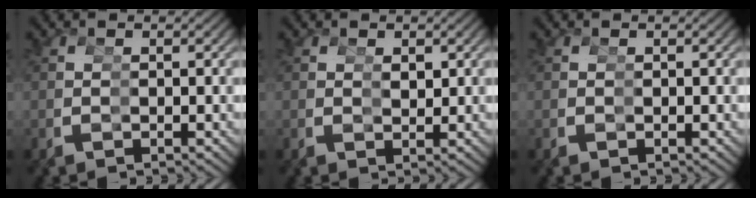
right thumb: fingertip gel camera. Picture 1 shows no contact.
{"total": 0.9, "force": [0.7, 0.4, 0.4], "torque": [0.001, -0.002, 0.013]}
{"total": 0.0}